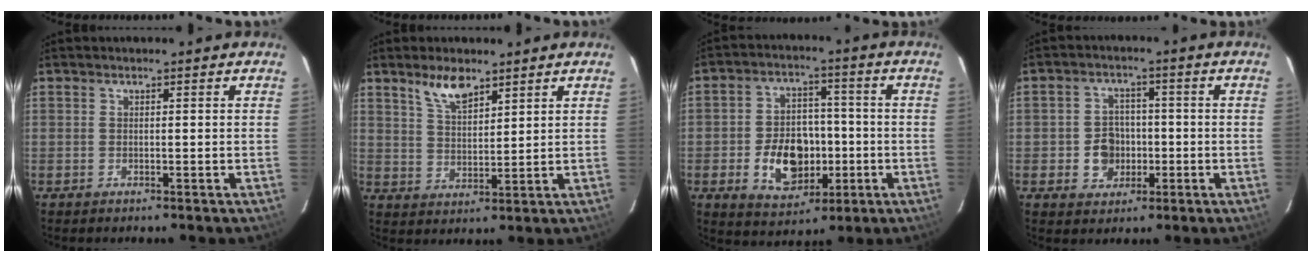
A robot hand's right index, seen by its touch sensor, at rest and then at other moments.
{"total": 6.3, "force": [4.6, 2.4, 3.6], "torque": [-0.065, 0.002, 0.091]}
{"total": 12.4, "force": [-3.4, 8.8, 8.1], "torque": [-0.165, 0.016, -0.039]}
{"total": 6.4, "force": [-1.6, 5.7, 2.2], "torque": [-0.054, 0.015, -0.019]}